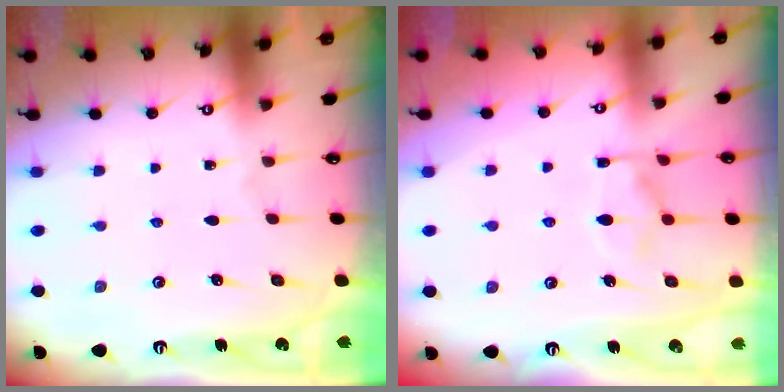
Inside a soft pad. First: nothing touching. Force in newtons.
{"total": 4.3, "press": 4.1, "slide": 1.4}